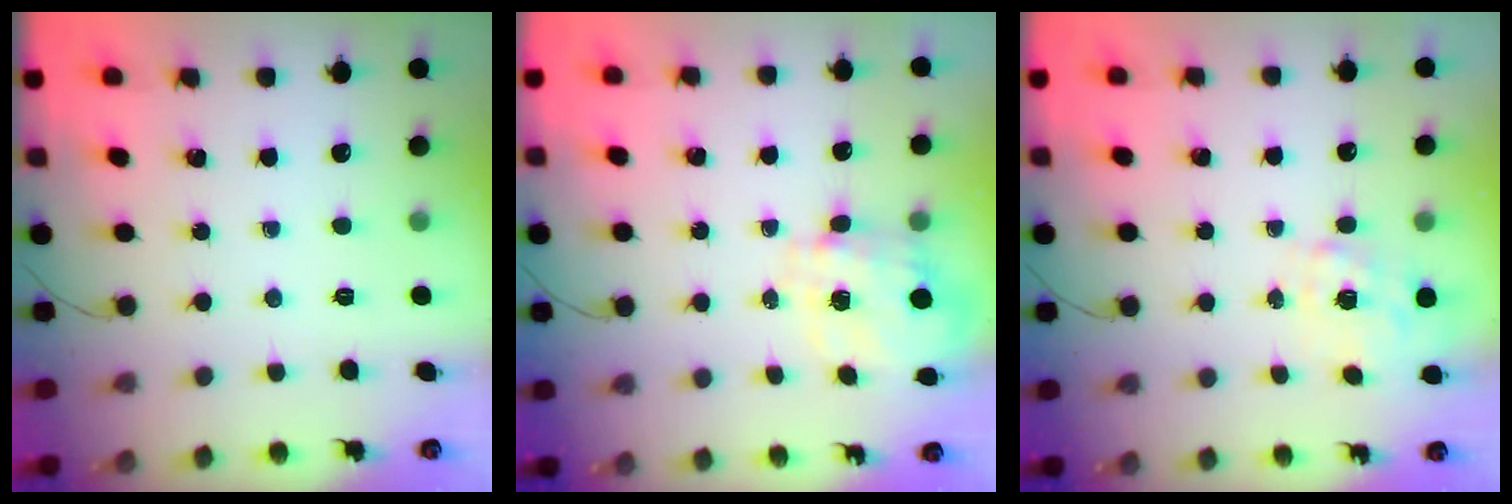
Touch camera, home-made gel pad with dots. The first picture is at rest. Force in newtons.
{"total": 3.4, "press": 3.2, "slide": 1.0}
{"total": 8.0, "press": 8.0, "slide": 0.9}